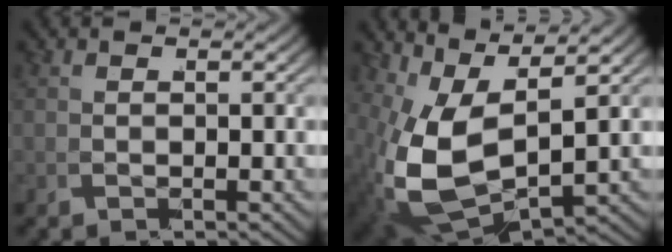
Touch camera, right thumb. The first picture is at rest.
{"total": 11.7, "force": [0.2, 7.5, 9.0], "torque": [-0.230, -0.063, 0.039]}